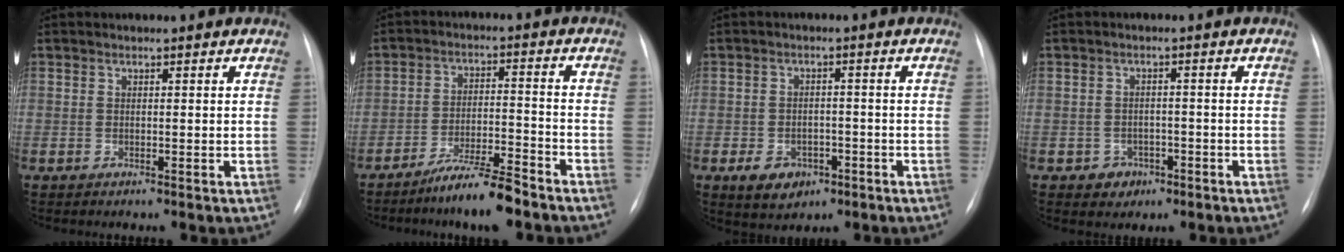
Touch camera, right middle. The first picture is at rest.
{"total": 8.0, "force": [-6.3, 0.6, 4.8], "torque": [-0.083, -0.012, -0.115]}
{"total": 5.4, "force": [-2.5, 3.7, 3.0], "torque": [-0.046, 0.004, -0.028]}
{"total": 2.9, "force": [-1.4, 2.4, 0.9], "torque": [-0.006, 0.009, -0.012]}